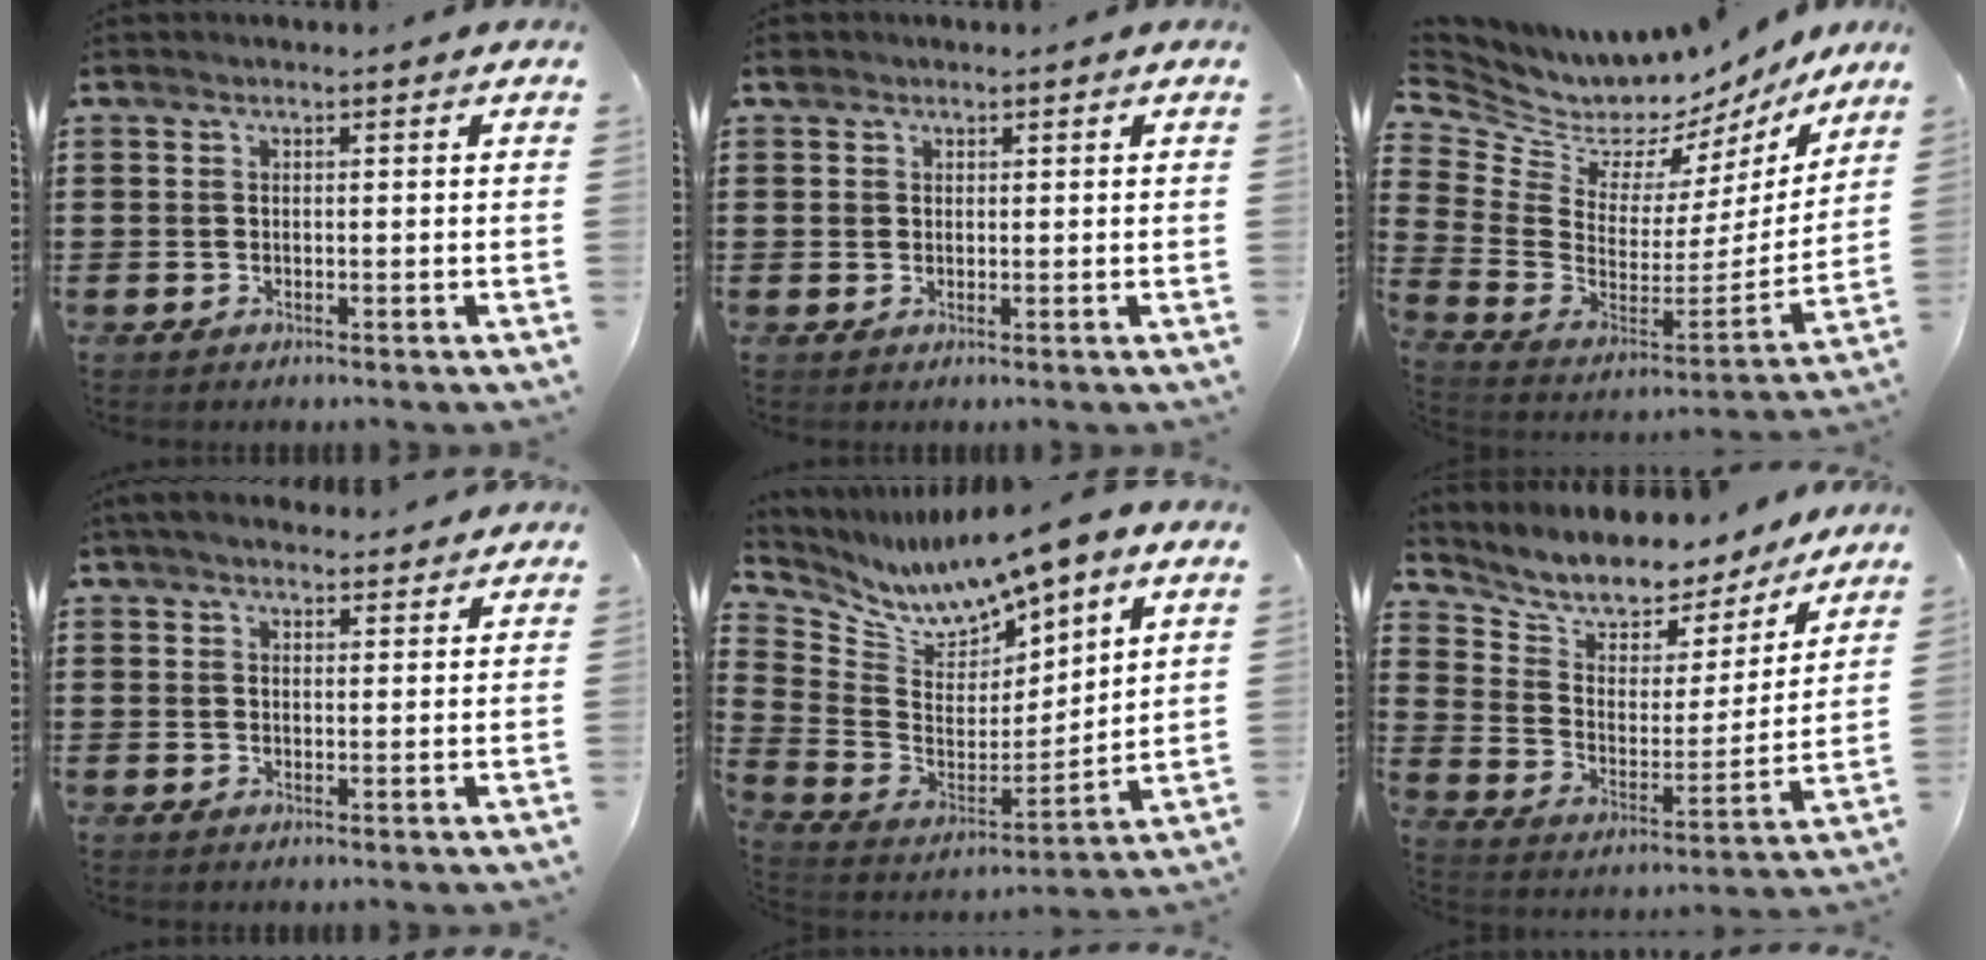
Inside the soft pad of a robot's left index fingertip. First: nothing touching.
{"total": 1.5, "force": [0.9, 1.1, 0.2], "torque": [-0.009, 0.006, 0.018]}
{"total": 6.0, "force": [5.3, 2.8, 0.0], "torque": [-0.046, -0.058, 0.091]}
{"total": 3.2, "force": [2.9, 0.9, 0.9], "torque": [-0.025, 0.001, 0.055]}
{"total": 9.2, "force": [8.5, 2.2, 2.6], "torque": [-0.095, -0.058, 0.149]}
{"total": 6.9, "force": [6.2, 2.8, 1.0], "torque": [-0.048, -0.051, 0.101]}